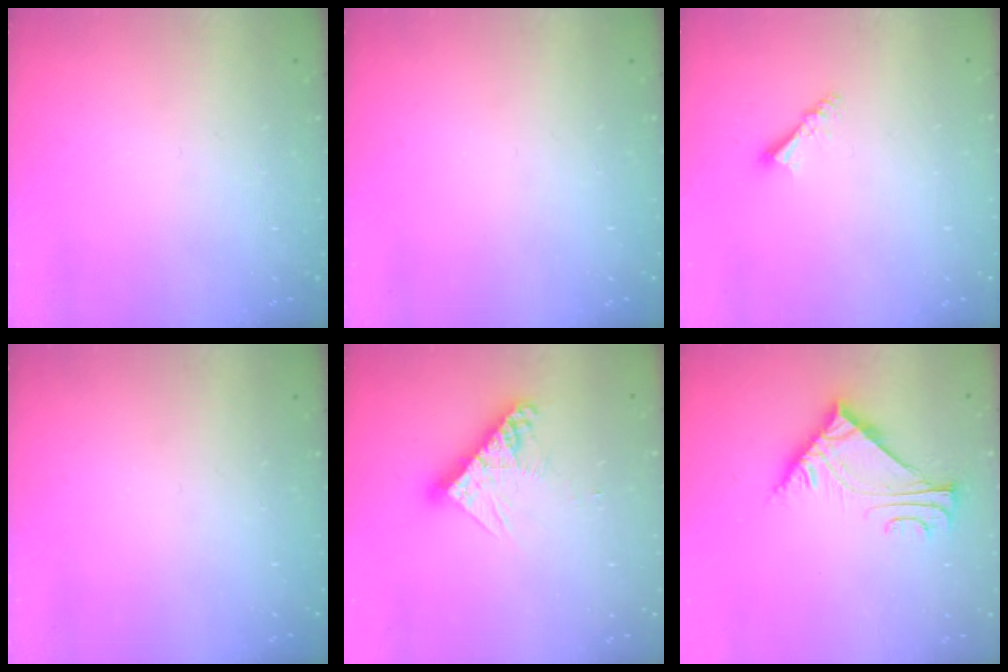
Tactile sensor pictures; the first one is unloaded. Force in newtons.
{"total": 0.0}
{"total": 3.9, "press": 3.9, "slide": 0.3}
{"total": 0.0}
{"total": 10.7, "press": 10.6, "slide": 1.0}
{"total": 6.7, "press": 6.7, "slide": 0.4}